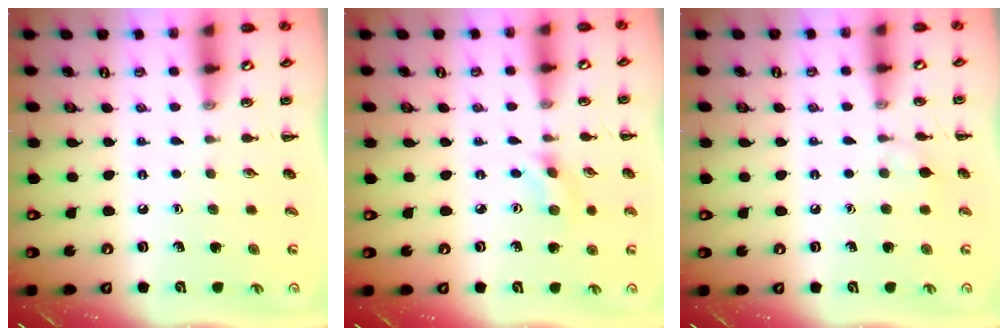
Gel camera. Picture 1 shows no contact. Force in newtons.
{"total": 1.6, "press": 1.5, "slide": 0.5}
{"total": 4.7, "press": 4.4, "slide": 1.8}